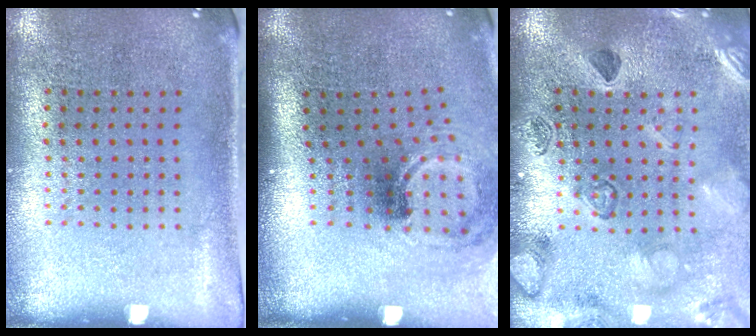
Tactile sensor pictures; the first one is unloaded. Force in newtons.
{"total": 1.8, "press": 1.2, "slide": 1.4}
{"total": 2.3, "press": 2.3, "slide": 0.3}